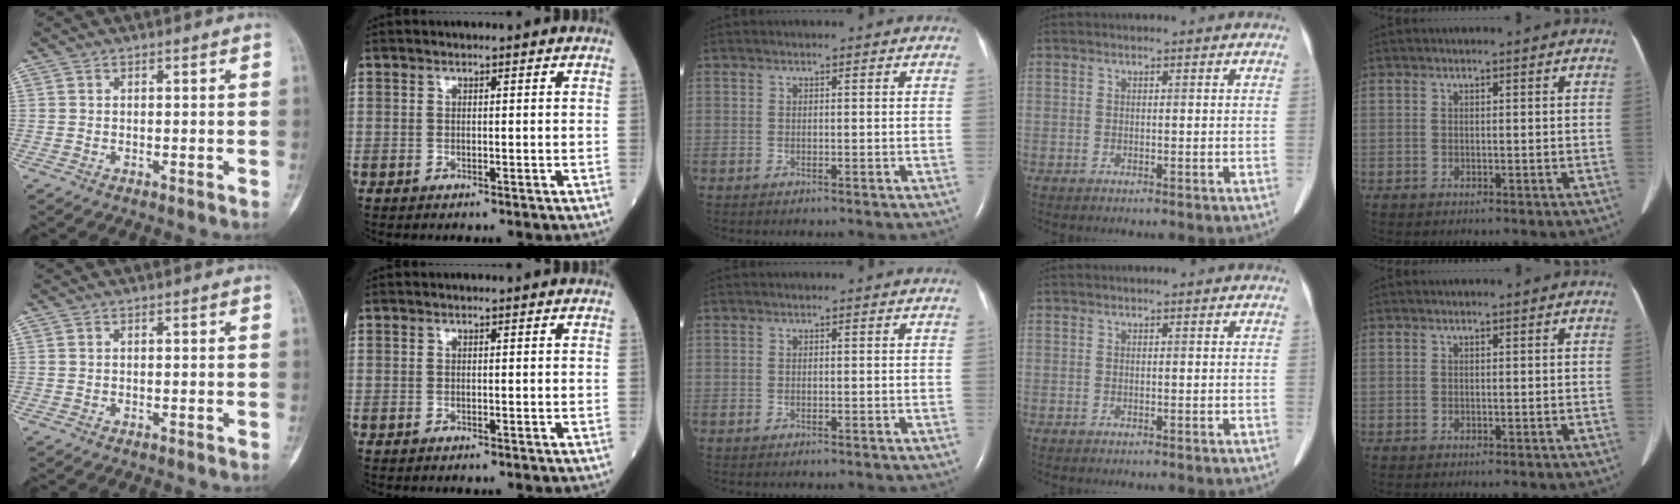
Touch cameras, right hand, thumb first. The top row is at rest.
{}